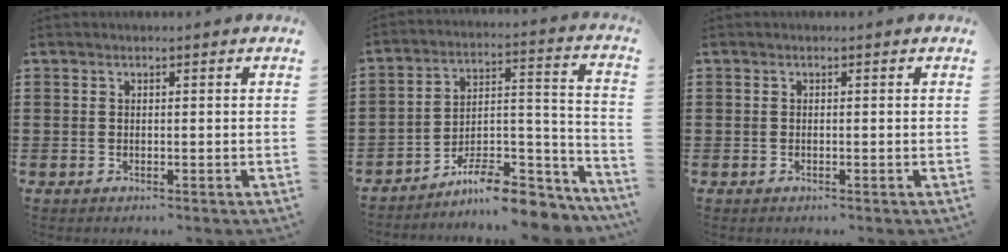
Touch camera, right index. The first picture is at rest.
{"total": 9.7, "force": [-8.4, 2.1, 4.5], "torque": [-0.057, 0.026, -0.153]}
{"total": 0.0}